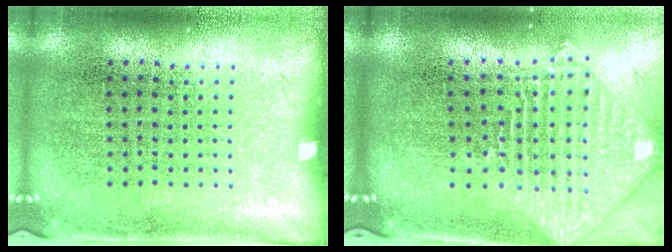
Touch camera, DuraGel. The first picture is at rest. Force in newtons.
{"total": 2.4, "press": 1.9, "slide": 1.5}